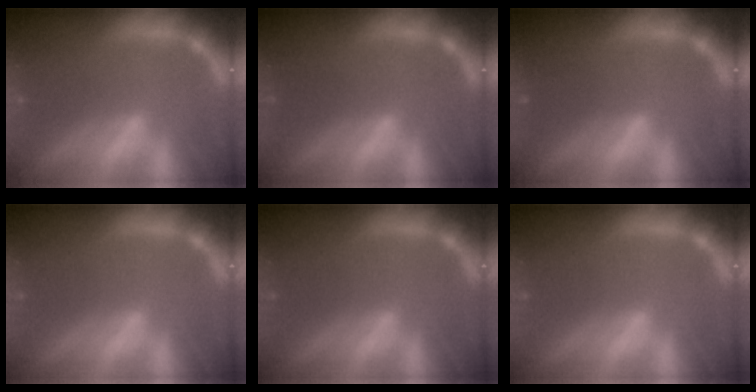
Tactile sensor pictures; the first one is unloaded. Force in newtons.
{"total": 1.0}
{"total": 1.5}
{"total": 0.0}
{"total": 0.0}
{"total": 0.0}